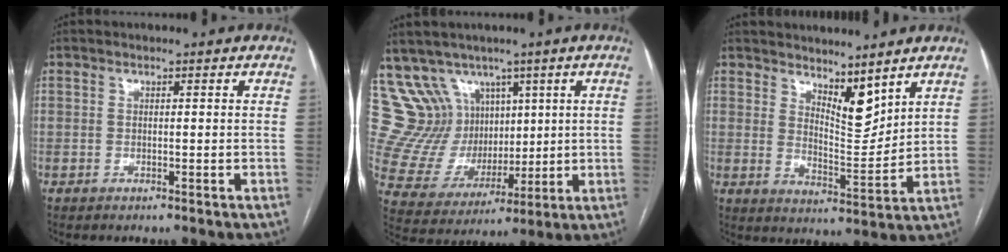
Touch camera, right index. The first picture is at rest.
{"total": 12.3, "force": [7.3, 9.2, 3.4], "torque": [-0.079, 0.049, 0.164]}
{"total": 6.8, "force": [5.4, 2.0, 3.6], "torque": [-0.062, -0.014, 0.101]}